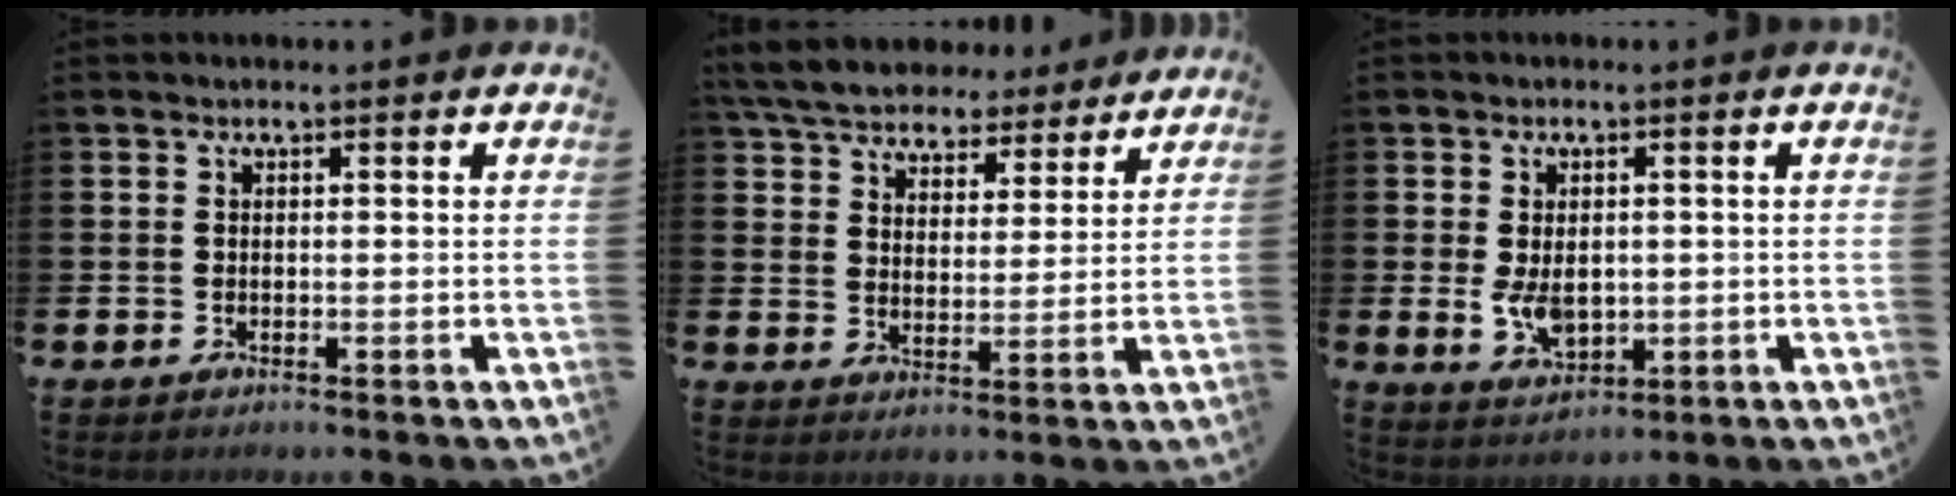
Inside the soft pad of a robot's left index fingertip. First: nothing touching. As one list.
[{"total": 6.8, "force": [6.4, 1.9, 1.1], "torque": [-0.056, -0.037, 0.115]}, {"total": 4.5, "force": [0.0, 2.9, 3.4], "torque": [-0.058, -0.002, -0.004]}]